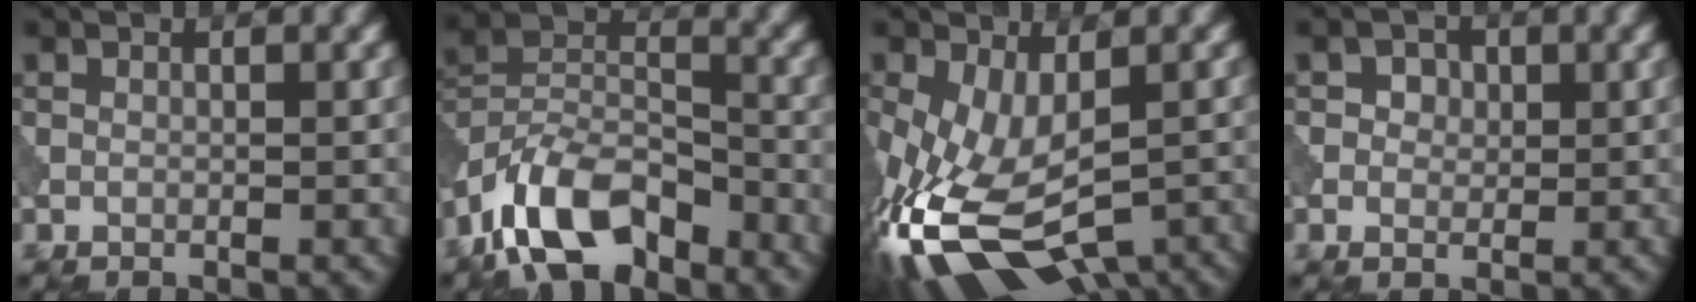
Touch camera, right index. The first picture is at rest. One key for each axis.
{"total": 8.9, "fx": -6.3, "fy": 4.0, "fz": 5.0, "tx": -0.087, "ty": 0.006, "tz": -0.133}
{"total": 12.7, "fx": -5.1, "fy": 6.4, "fz": 9.8, "tx": -0.220, "ty": -0.045, "tz": -0.064}
{"total": 2.5, "fx": 0.8, "fy": 2.0, "fz": 1.3, "tx": -0.017, "ty": 0.005, "tz": 0.000}